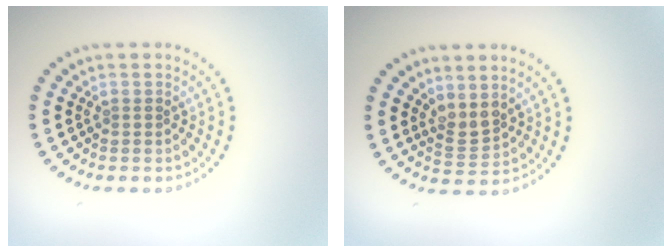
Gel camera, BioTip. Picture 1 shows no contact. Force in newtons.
{"total": 2.0, "press": 1.6, "slide": 1.2}